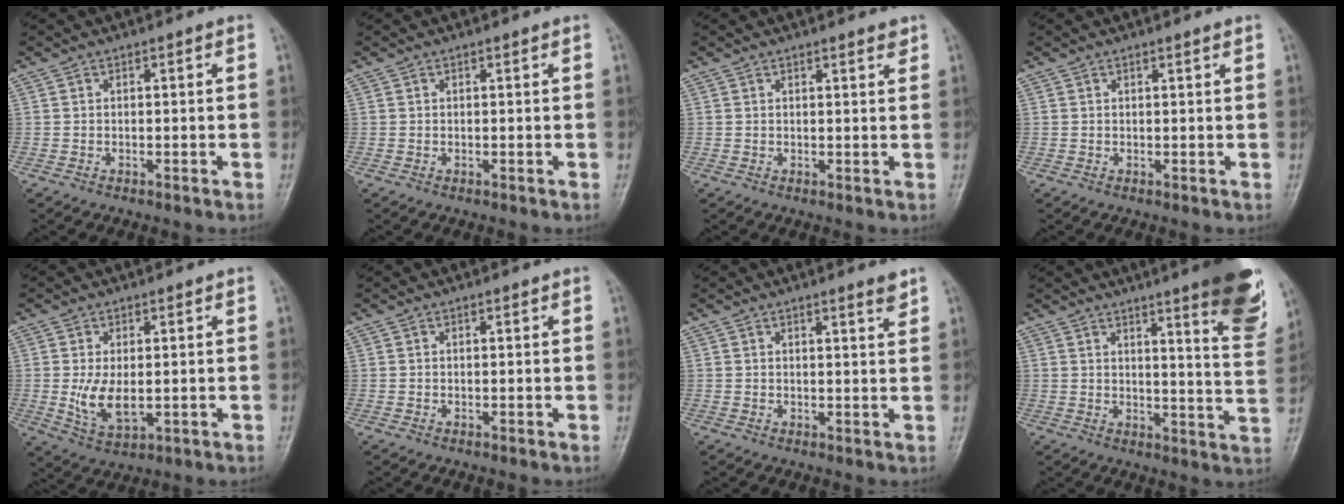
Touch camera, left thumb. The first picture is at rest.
{"total": 0.0}
{"total": 1.8, "force": [1.4, 0.4, 1.0], "torque": [-0.010, -0.009, 0.018]}
{"total": 0.8, "force": [0.7, 0.0, 0.5], "torque": [-0.008, -0.004, 0.011]}
{"total": 6.4, "force": [0.2, 3.4, 5.4], "torque": [-0.096, -0.017, 0.016]}
{"total": 0.5, "force": [0.4, 0.1, 0.2], "torque": [-0.007, -0.003, 0.006]}
{"total": 2.5, "force": [2.0, 0.1, 1.6], "torque": [-0.018, -0.017, 0.028]}
{"total": 15.8, "force": [9.8, 2.3, 12.2], "torque": [-0.131, -0.060, 0.119]}